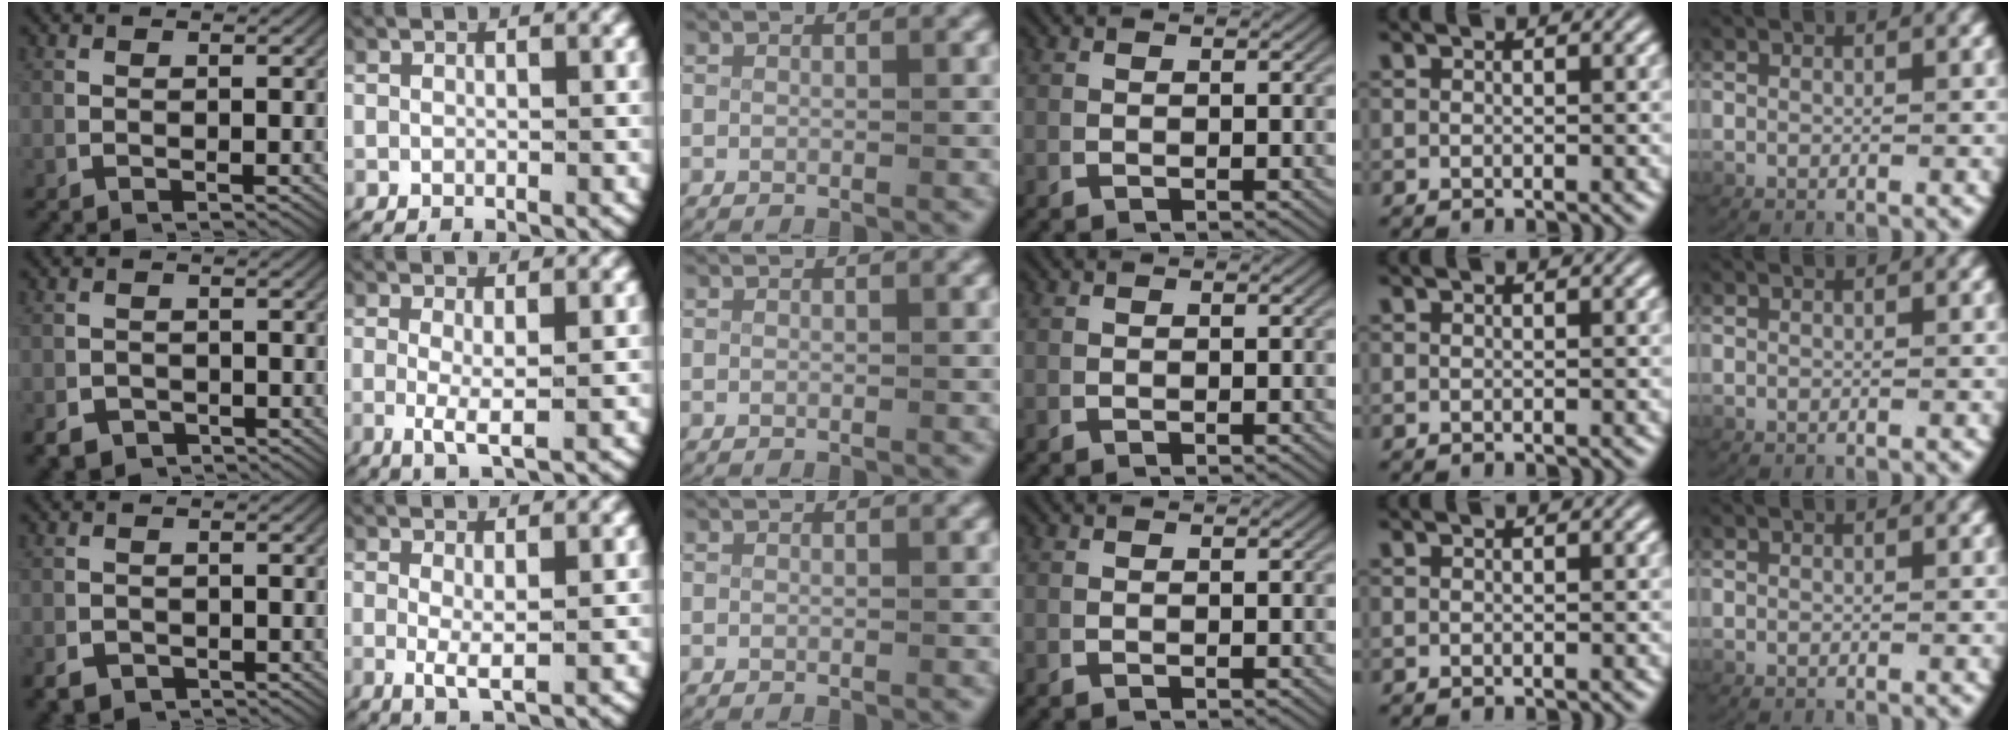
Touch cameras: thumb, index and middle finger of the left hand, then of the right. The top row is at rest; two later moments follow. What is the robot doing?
{"motion": "lift_and_place", "object": "paper towel"}